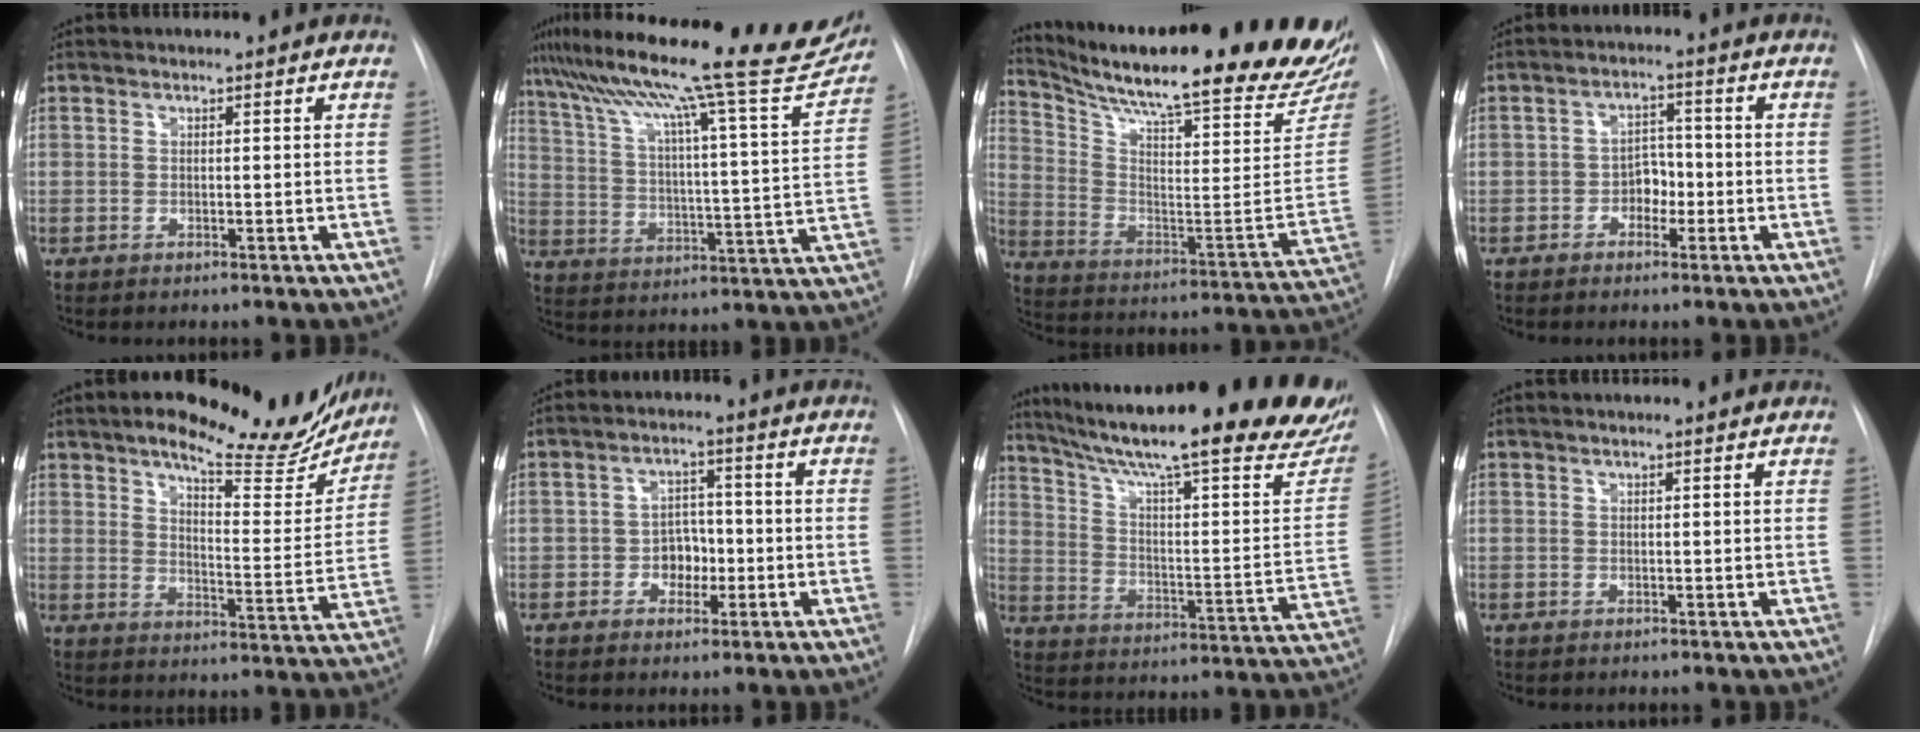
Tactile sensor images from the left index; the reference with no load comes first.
{"total": 27.9, "force": [23.7, 2.1, 14.6], "torque": [-0.244, -0.026, 0.318]}
{"total": 31.8, "force": [26.9, 2.8, 16.8], "torque": [-0.274, -0.096, 0.366]}
{"total": 3.8, "force": [-1.5, 2.6, 2.3], "torque": [-0.032, 0.010, -0.029]}
{"total": 19.6, "force": [16.2, 5.2, 9.6], "torque": [-0.120, -0.026, 0.204]}
{"total": 4.4, "force": [-1.2, 3.3, 2.7], "torque": [-0.040, 0.009, -0.019]}
{"total": 34.2, "force": [27.1, 5.1, 20.2], "torque": [-0.264, -0.061, 0.359]}
{"total": 0.8, "force": [0.7, -0.1, 0.5], "torque": [-0.010, 0.013, 0.012]}